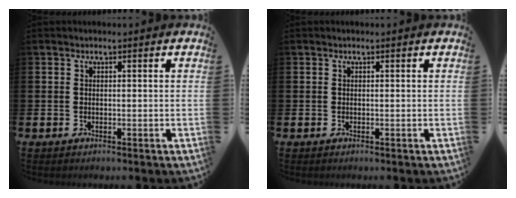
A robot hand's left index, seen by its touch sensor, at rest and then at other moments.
{"total": 0.0}